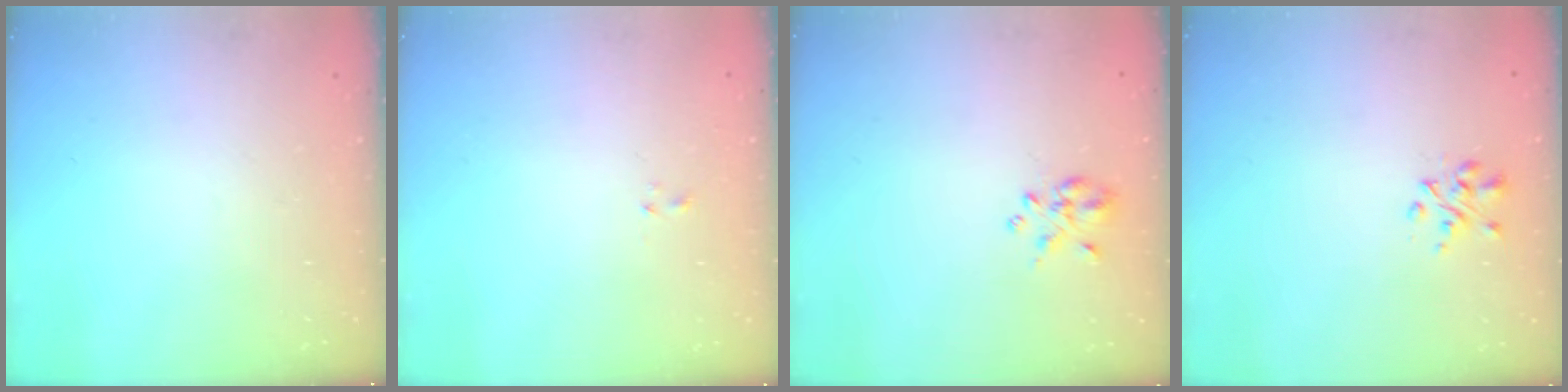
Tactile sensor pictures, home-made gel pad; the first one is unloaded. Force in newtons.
{"total": 0.7, "press": 0.5, "slide": 0.4}
{"total": 3.2, "press": 2.9, "slide": 1.3}
{"total": 2.9, "press": 2.9, "slide": 0.4}